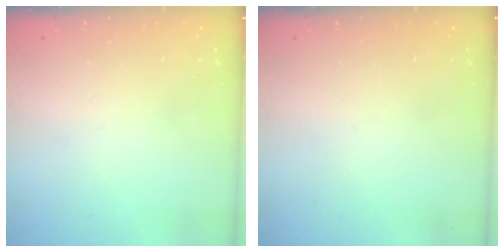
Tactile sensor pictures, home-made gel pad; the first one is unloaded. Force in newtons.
{"total": 0.0}